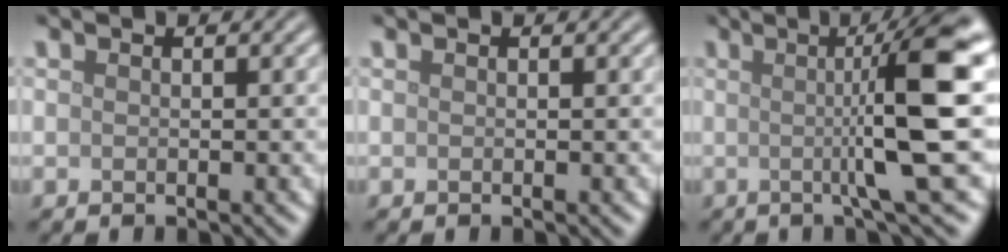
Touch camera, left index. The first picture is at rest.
{"total": 0.0}
{"total": 9.3, "force": [0.6, 1.2, 9.2], "torque": [-0.122, 0.004, 0.006]}